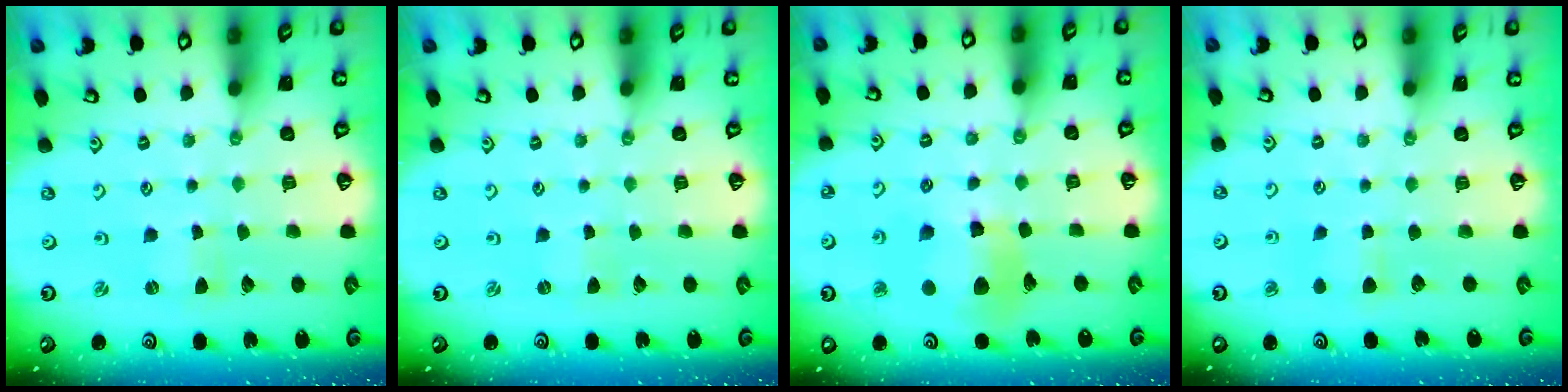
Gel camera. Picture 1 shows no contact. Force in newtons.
{"total": 0.0}
{"total": 11.1, "press": 11.1, "slide": 0.9}
{"total": 4.5, "press": 4.4, "slide": 0.6}